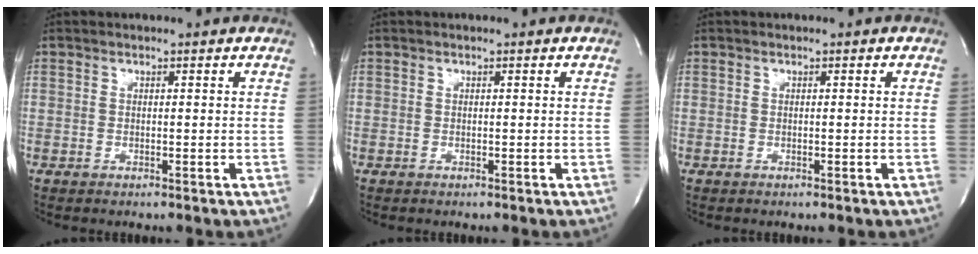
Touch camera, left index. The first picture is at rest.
{"total": 0.0}
{"total": 0.0}